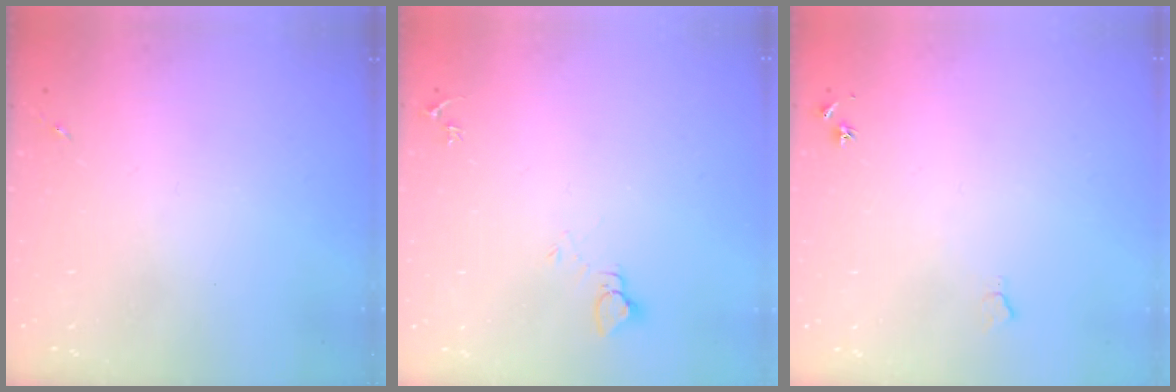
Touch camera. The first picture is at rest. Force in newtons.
{"total": 4.0, "press": 4.0, "slide": 0.4}
{"total": 5.6, "press": 5.5, "slide": 0.7}